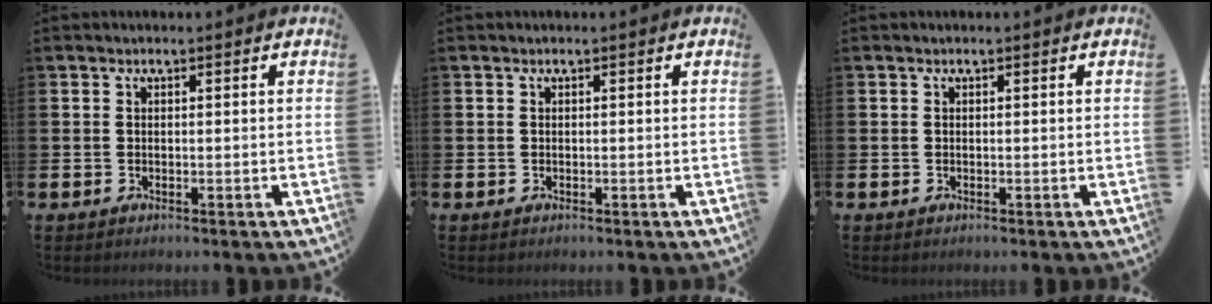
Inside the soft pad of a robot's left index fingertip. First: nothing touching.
{"total": 0.0}
{"total": 0.0}